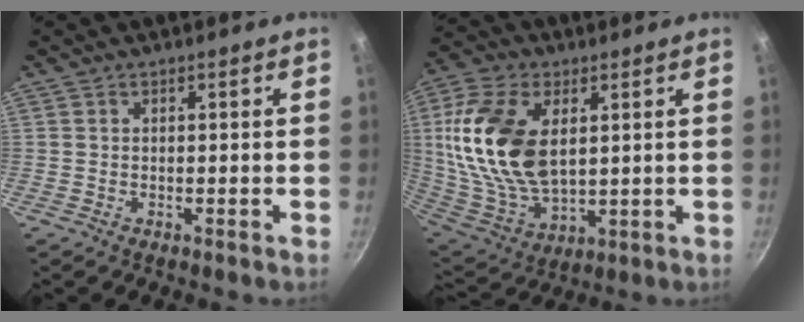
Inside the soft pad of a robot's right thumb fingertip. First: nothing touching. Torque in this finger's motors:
{"motor_torque": [1.28, 2.18, 2.41, 0.34, 0.26]}